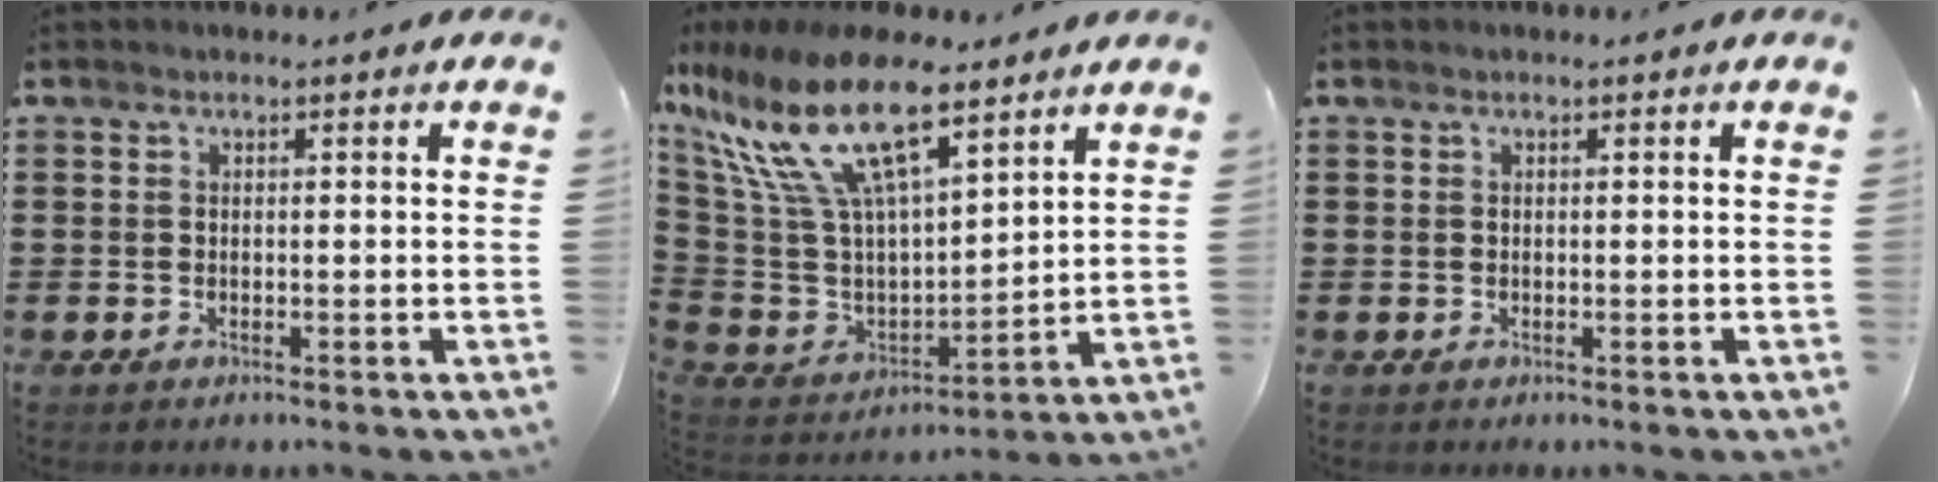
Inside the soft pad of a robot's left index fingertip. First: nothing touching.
{"total": 17.9, "force": [9.6, 6.8, 13.5], "torque": [-0.307, -0.046, 0.161]}
{"total": 0.0}